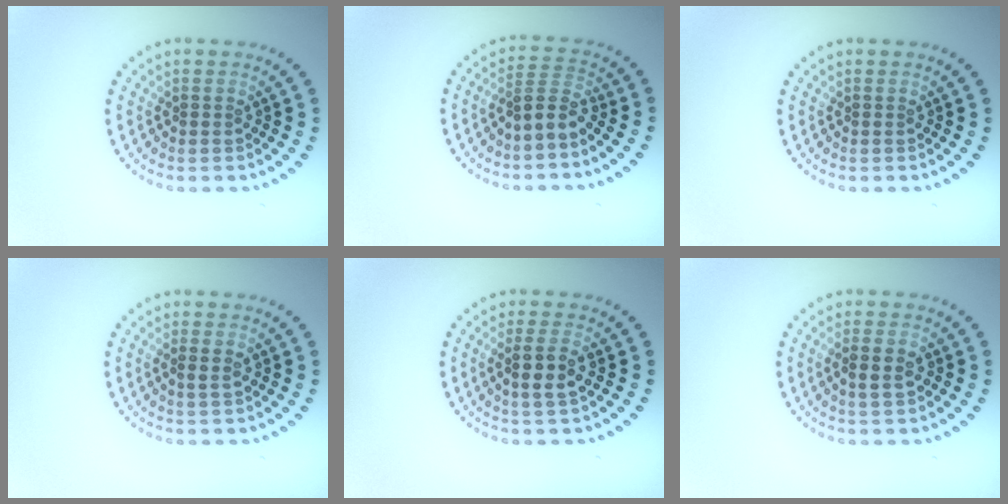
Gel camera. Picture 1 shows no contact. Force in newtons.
{"total": 2.5, "press": 2.0, "slide": 1.5}
{"total": 0.0}
{"total": 0.7, "press": 0.7, "slide": 0.2}
{"total": 2.7, "press": 2.5, "slide": 1.0}
{"total": 1.9, "press": 1.8, "slide": 0.2}